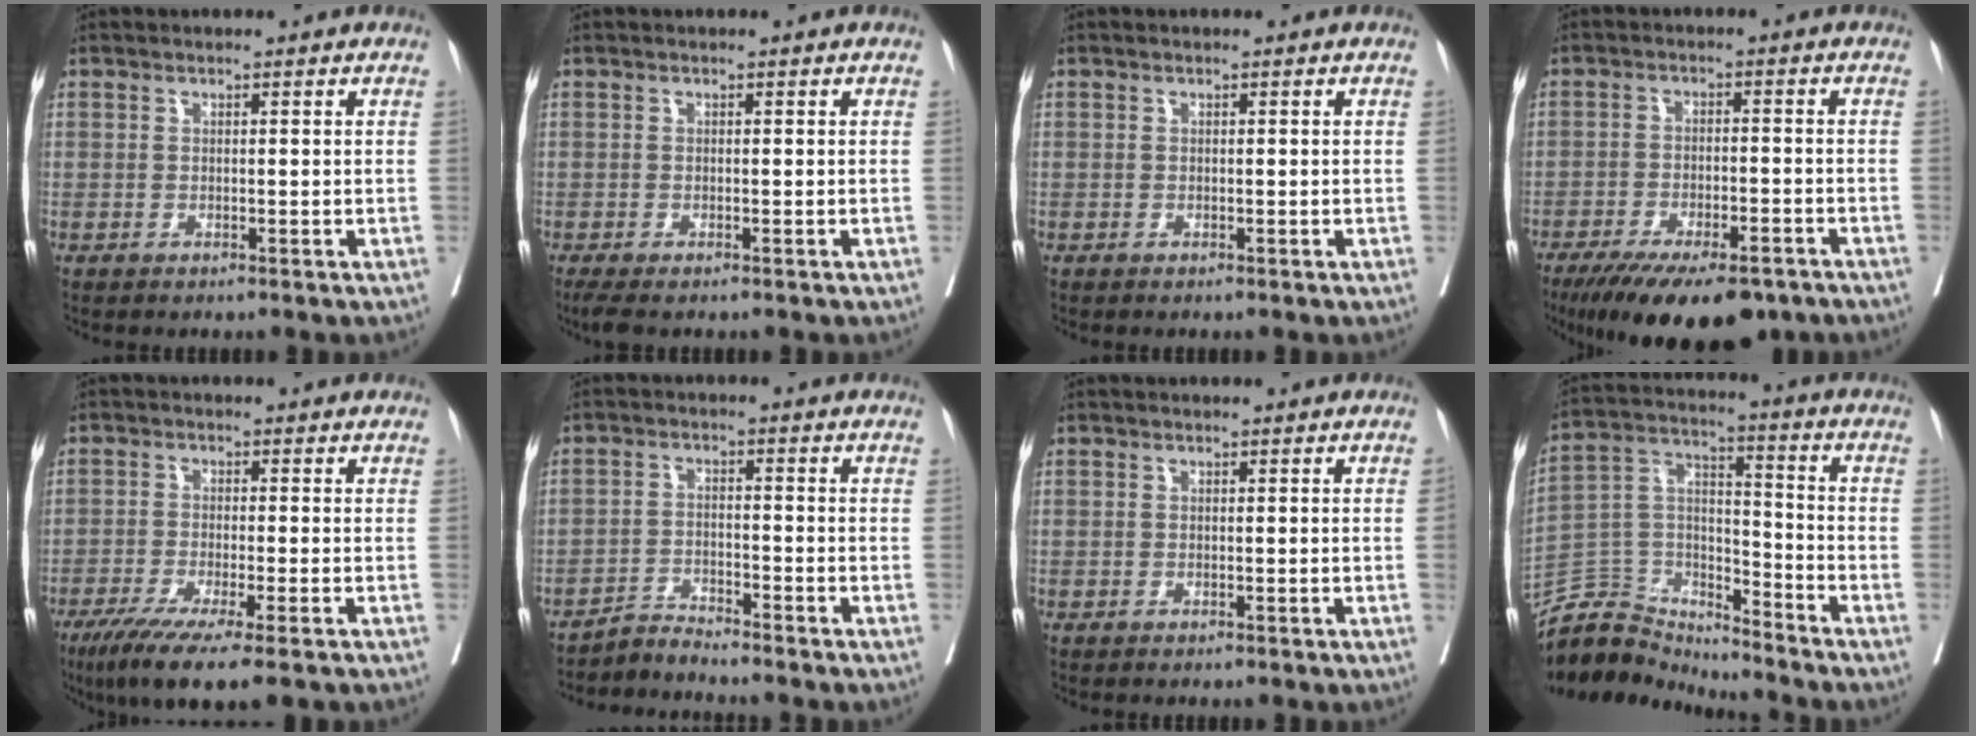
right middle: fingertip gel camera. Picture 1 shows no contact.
{"total": 3.0, "force": [-2.2, 1.0, 1.8], "torque": [-0.035, -0.014, -0.036]}
{"total": 0.0}
{"total": 15.9, "force": [-12.1, 4.5, 9.3], "torque": [-0.143, -0.020, -0.178]}
{"total": 9.6, "force": [-6.4, 0.3, 7.2], "torque": [-0.110, -0.023, -0.101]}
{"total": 3.2, "force": [-3.1, -0.7, -0.5], "torque": [0.010, -0.016, -0.057]}
{"total": 0.0}
{"total": 10.6, "force": [-10.4, 1.9, -0.8], "torque": [0.018, 0.049, -0.206]}